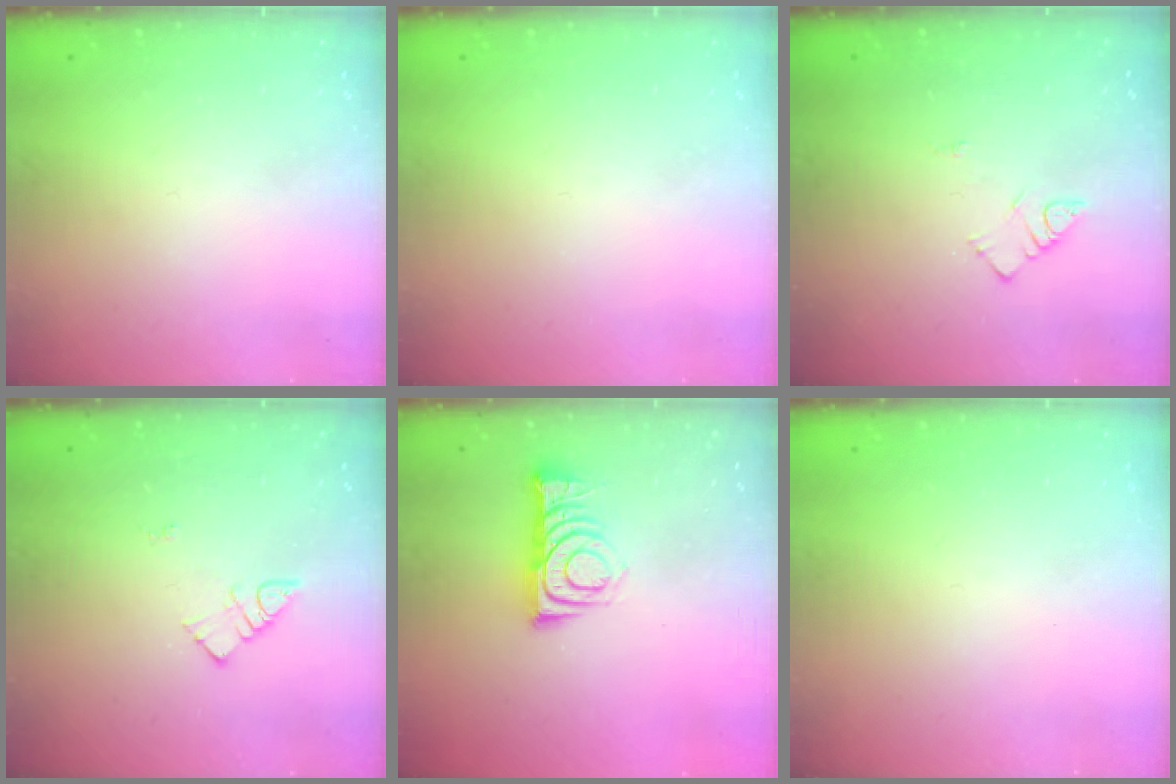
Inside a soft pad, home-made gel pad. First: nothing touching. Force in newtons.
{"total": 0.0}
{"total": 4.3, "press": 4.2, "slide": 0.7}
{"total": 5.8, "press": 5.8, "slide": 0.6}
{"total": 8.9, "press": 8.8, "slide": 0.9}
{"total": 0.0}